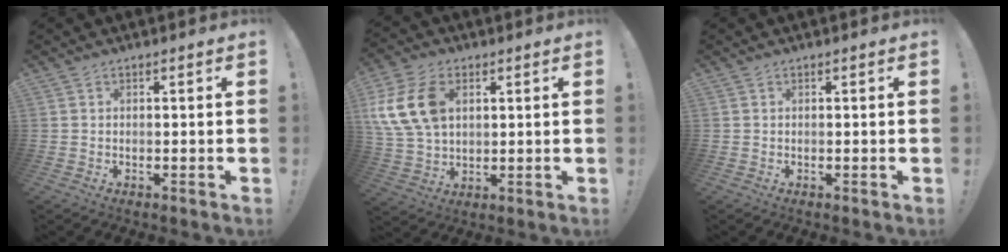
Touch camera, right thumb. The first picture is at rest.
{"total": 15.9, "force": [4.5, 10.9, 10.6], "torque": [-0.208, -0.006, 0.088]}
{"total": 0.0}